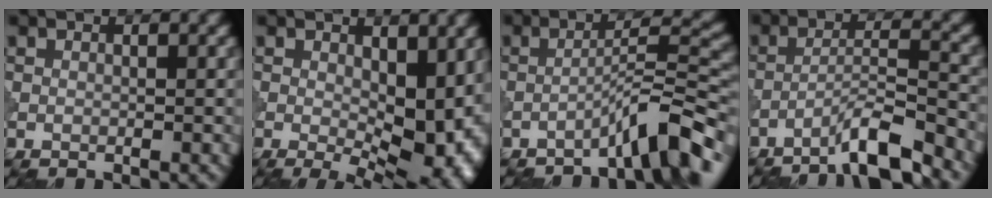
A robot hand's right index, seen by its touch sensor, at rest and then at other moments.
{"total": 9.5, "force": [-0.1, 4.9, 8.1], "torque": [-0.109, -0.013, 0.003]}
{"total": 6.5, "force": [-4.7, 0.7, 4.4], "torque": [-0.060, 0.021, -0.080]}
{"total": 5.4, "force": [-4.2, 0.3, 3.3], "torque": [-0.054, 0.014, -0.083]}